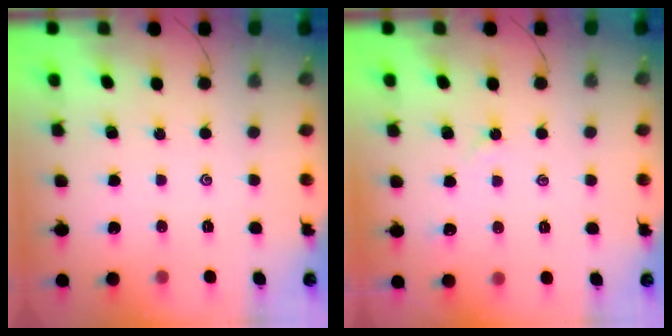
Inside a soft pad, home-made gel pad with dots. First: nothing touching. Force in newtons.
{"total": 3.6, "press": 3.6, "slide": 0.6}